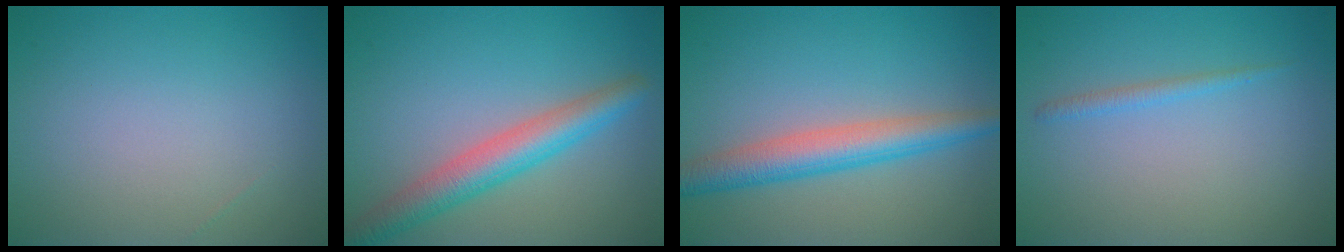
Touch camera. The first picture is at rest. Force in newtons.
{"total": 4.9, "press": 4.9, "slide": 0.3}
{"total": 4.7, "press": 4.7, "slide": 0.1}
{"total": 1.0, "press": 1.0, "slide": 0.1}